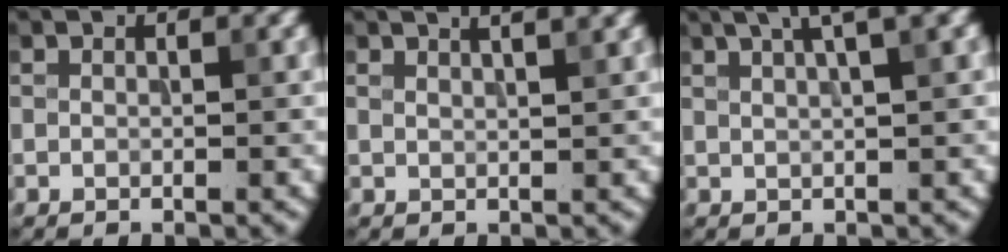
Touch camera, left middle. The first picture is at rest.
{"total": 4.0, "force": [2.7, 1.6, 2.5], "torque": [-0.001, 0.025, 0.005]}
{"total": 5.4, "force": [3.2, 1.4, 4.1], "torque": [-0.043, 0.024, 0.029]}